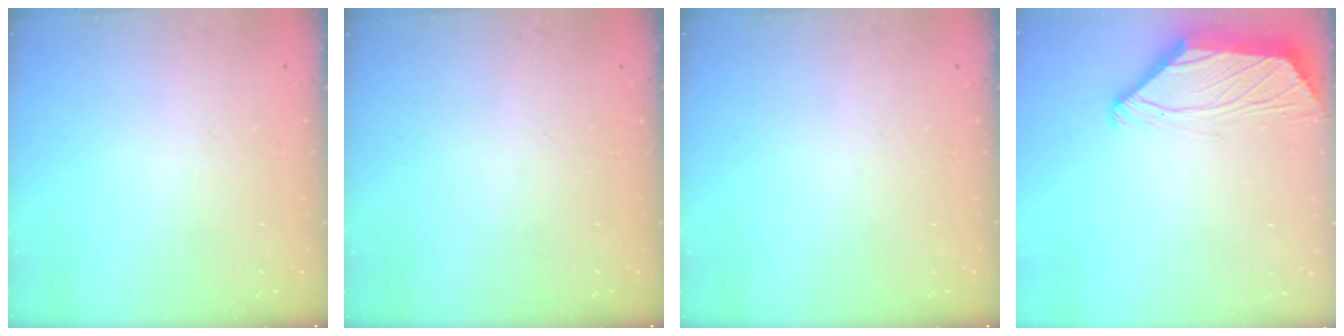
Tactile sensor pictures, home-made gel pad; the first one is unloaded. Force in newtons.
{"total": 0.0}
{"total": 0.0}
{"total": 2.3, "press": 2.2, "slide": 0.6}